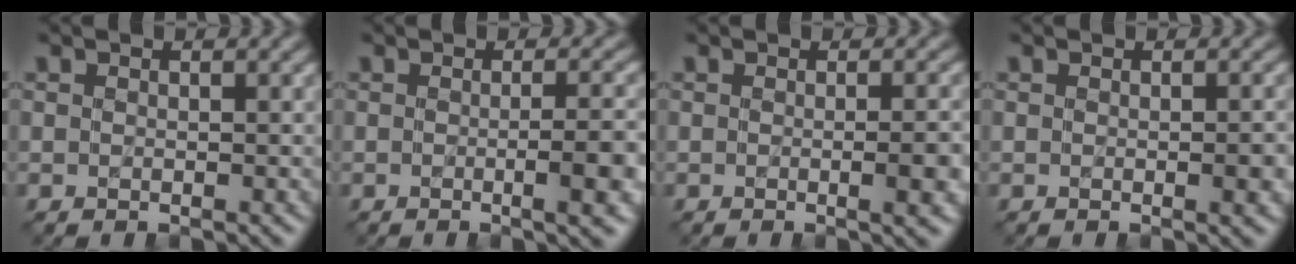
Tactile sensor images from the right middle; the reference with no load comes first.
{"total": 4.5, "force": [-0.6, 1.3, 4.3], "torque": [-0.048, 0.000, -0.005]}
{"total": 3.4, "force": [-0.3, 1.0, 3.2], "torque": [-0.033, 0.000, -0.002]}
{"total": 1.7, "force": [-0.2, 0.4, 1.6], "torque": [-0.016, 0.002, -0.002]}